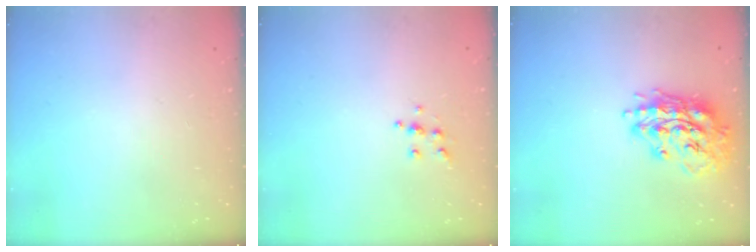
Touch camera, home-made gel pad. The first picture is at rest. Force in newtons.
{"total": 5.6, "press": 5.6, "slide": 0.5}
{"total": 16.5, "press": 16.4, "slide": 1.9}